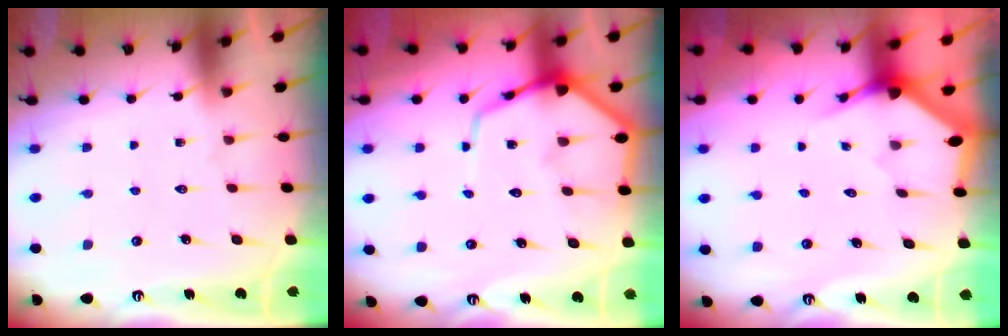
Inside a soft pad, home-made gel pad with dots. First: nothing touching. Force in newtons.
{"total": 10.4, "press": 10.4, "slide": 0.9}
{"total": 3.1, "press": 3.1, "slide": 0.2}